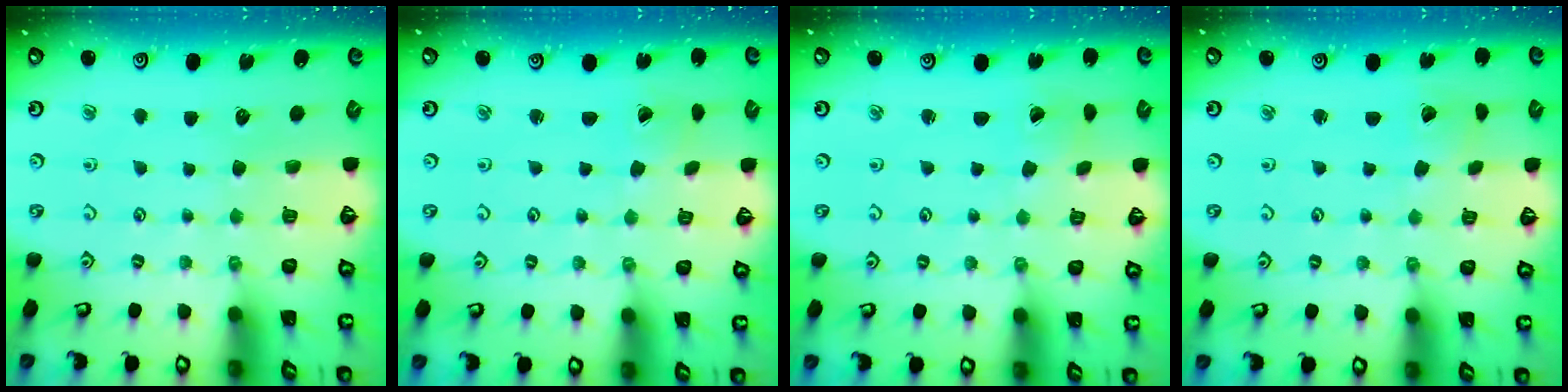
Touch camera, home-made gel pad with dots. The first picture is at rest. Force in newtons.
{"total": 1.3, "press": 1.2, "slide": 0.4}
{"total": 1.1, "press": 1.1, "slide": 0.1}
{"total": 3.0, "press": 3.0, "slide": 0.2}